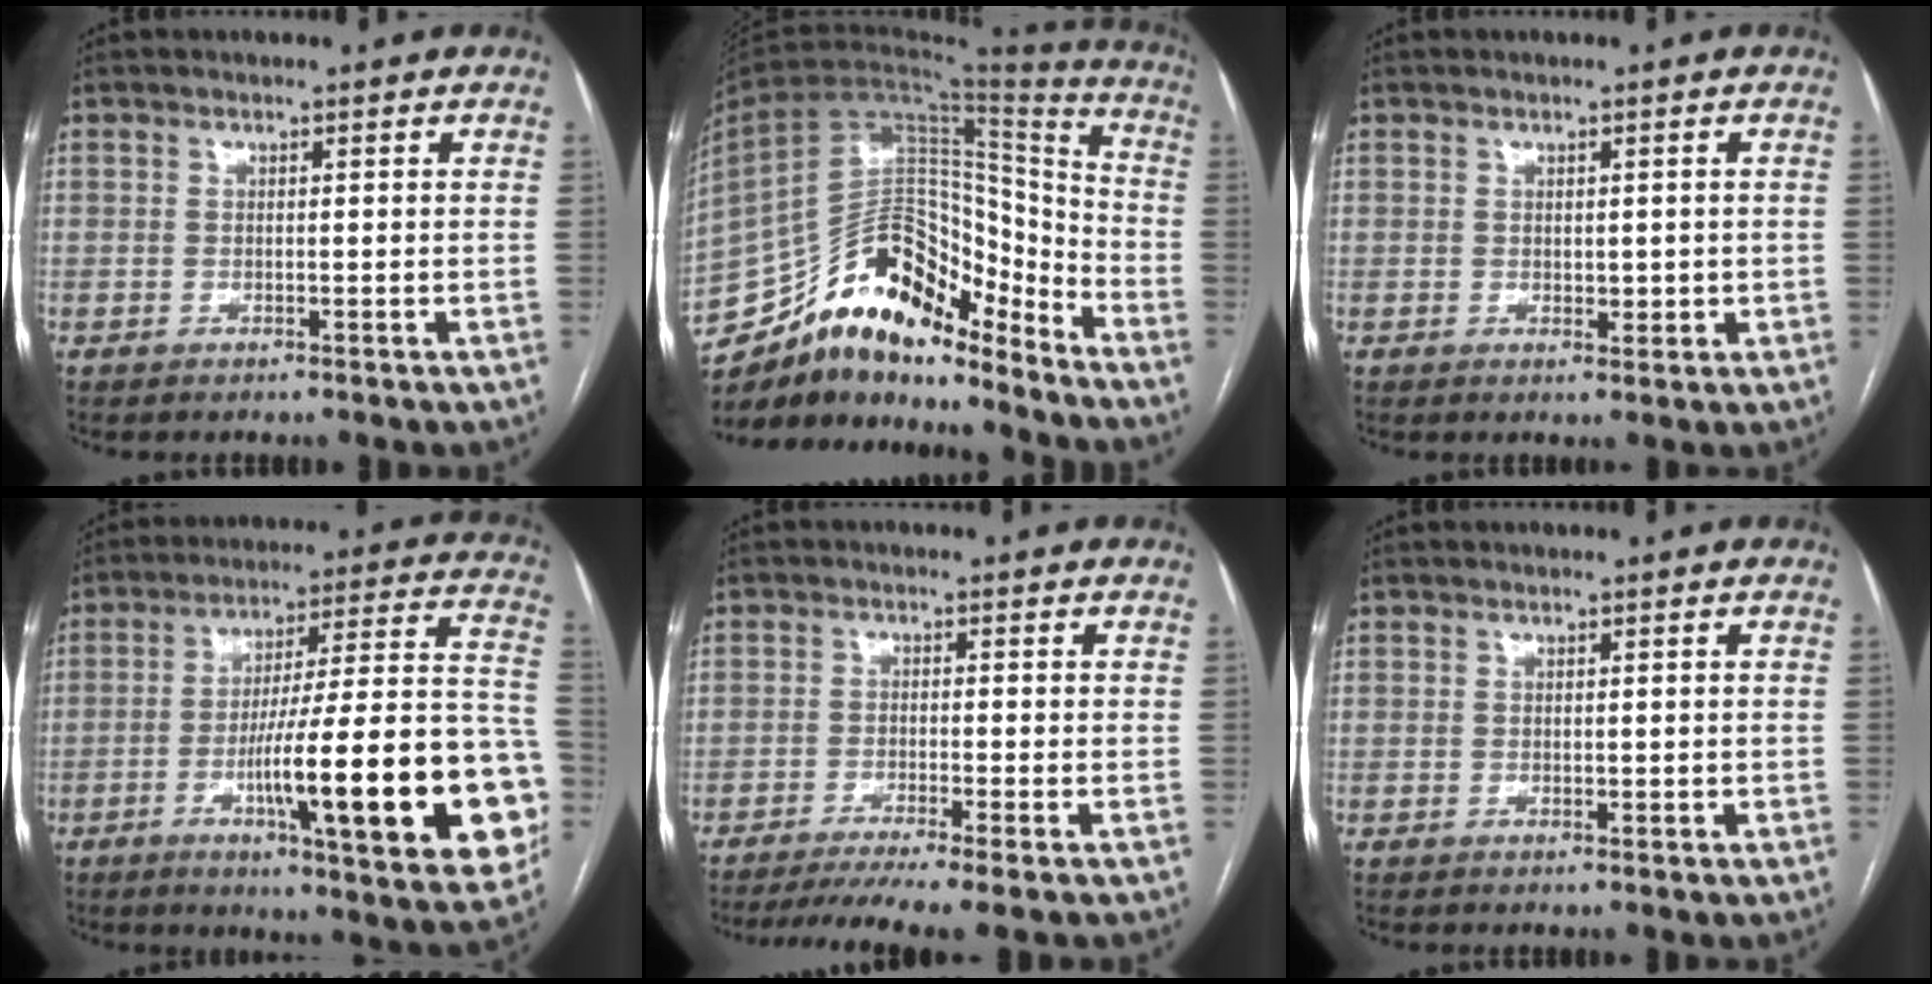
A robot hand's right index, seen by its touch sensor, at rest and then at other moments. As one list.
[{"total": 24.6, "force": [-19.3, 8.8, 12.5], "torque": [-0.278, 0.019, -0.327]}, {"total": 2.2, "force": [0.1, 1.3, 1.7], "torque": [-0.024, -0.003, 0.006]}, {"total": 26.3, "force": [-7.4, 2.9, 25.0], "torque": [-0.293, 0.005, -0.103]}, {"total": 8.1, "force": [-6.4, -0.9, 4.9], "torque": [-0.072, -0.016, -0.100]}, {"total": 1.1, "force": [0.1, 0.7, 0.9], "torque": [-0.014, -0.002, 0.003]}]